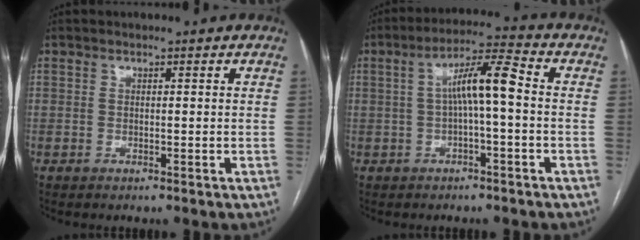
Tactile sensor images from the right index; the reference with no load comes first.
{"total": 7.5, "force": [0.0, 0.8, 7.5], "torque": [-0.132, 0.027, -0.001]}